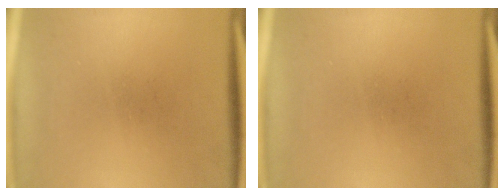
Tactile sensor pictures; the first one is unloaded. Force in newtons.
{"total": 0.0}